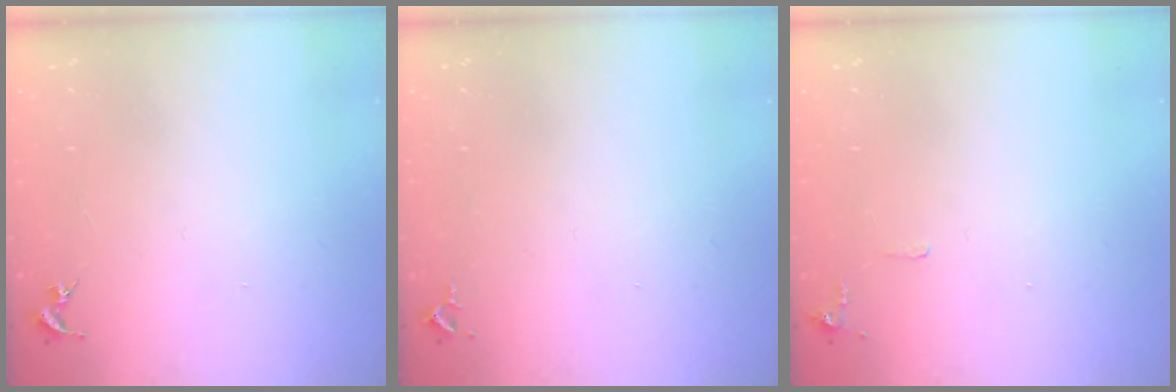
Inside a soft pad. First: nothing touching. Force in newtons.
{"total": 2.6, "press": 2.6, "slide": 0.4}
{"total": 5.0, "press": 5.0, "slide": 0.8}